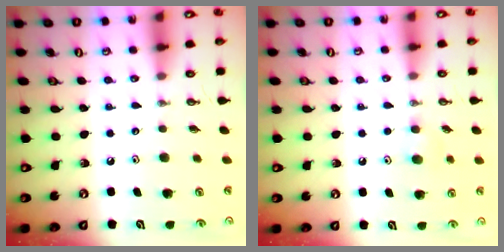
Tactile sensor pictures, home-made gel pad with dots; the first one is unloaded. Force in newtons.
{"total": 3.3, "press": 3.1, "slide": 1.1}